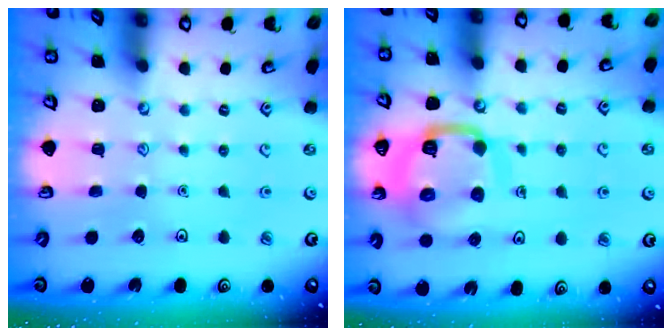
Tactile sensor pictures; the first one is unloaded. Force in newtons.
{"total": 14.4, "press": 14.3, "slide": 1.5}